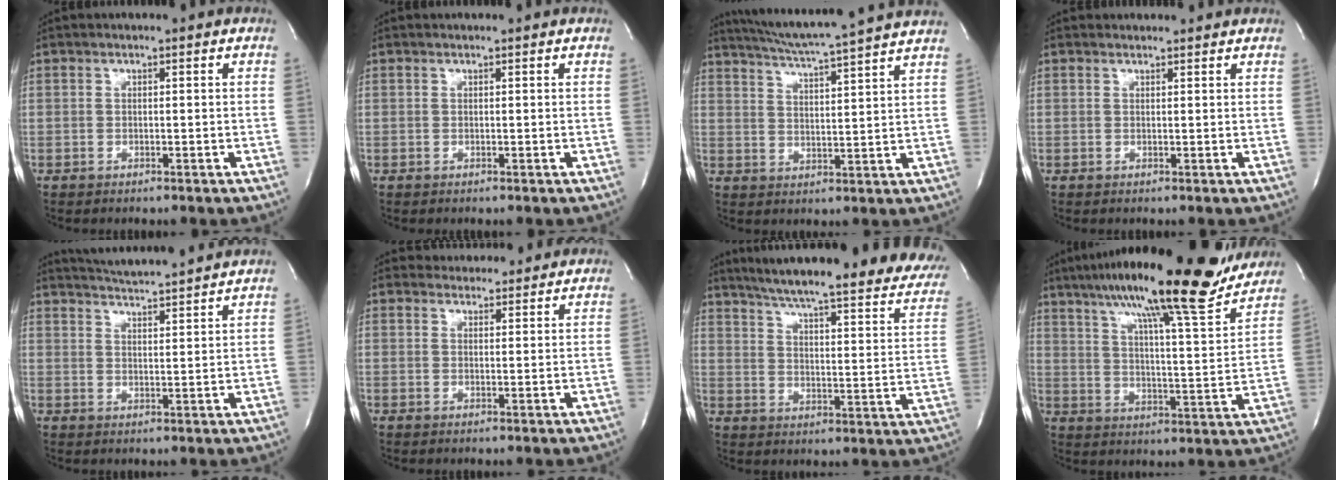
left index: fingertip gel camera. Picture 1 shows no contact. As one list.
[{"total": 0.0}, {"total": 16.7, "force": [15.0, -1.5, 7.1], "torque": [-0.130, -0.015, 0.205]}, {"total": 2.7, "force": [2.6, 0.7, 0.1], "torque": [-0.006, 0.012, 0.027]}, {"total": 11.0, "force": [10.4, -0.6, 3.5], "torque": [-0.068, 0.008, 0.145]}, {"total": 5.1, "force": [4.8, 1.8, 0.2], "torque": [0.000, 0.006, 0.056]}, {"total": 30.8, "force": [25.2, 4.5, 17.1], "torque": [-0.217, -0.055, 0.304]}, {"total": 23.7, "force": [18.8, 2.3, 14.3], "torque": [-0.235, 0.002, 0.266]}]